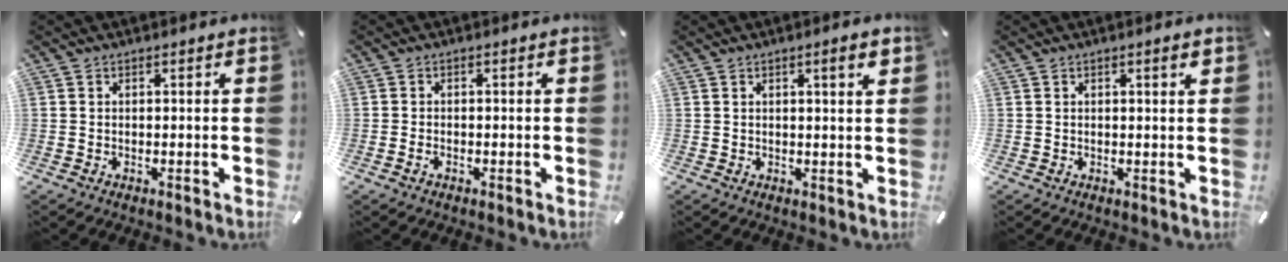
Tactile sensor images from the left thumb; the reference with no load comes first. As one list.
[{"total": 1.6, "force": [-0.8, 0.8, 1.1], "torque": [-0.020, 0.003, -0.016]}, {"total": 3.8, "force": [1.6, 0.4, 3.4], "torque": [-0.052, -0.005, 0.021]}, {"total": 2.2, "force": [0.8, 0.3, 2.0], "torque": [-0.040, 0.003, 0.012]}]